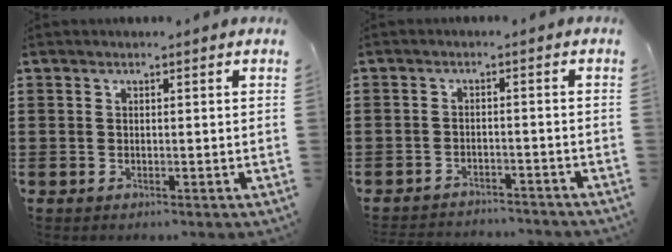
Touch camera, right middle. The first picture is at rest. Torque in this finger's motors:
{"motor_torque": [0.23, -0.13, -0.03, 0.00]}